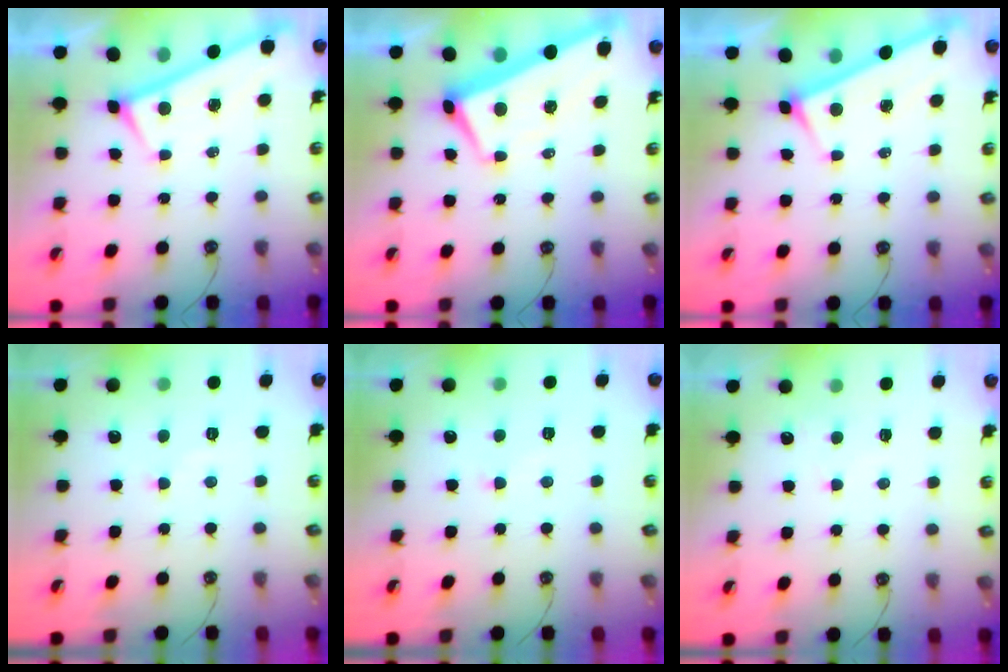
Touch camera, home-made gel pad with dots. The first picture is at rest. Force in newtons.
{"total": 6.1, "press": 6.0, "slide": 0.9}
{"total": 4.1, "press": 4.1, "slide": 0.1}
{"total": 1.1, "press": 1.0, "slide": 0.4}
{"total": 3.4, "press": 3.4, "slide": 0.5}
{"total": 1.6, "press": 1.5, "slide": 0.4}